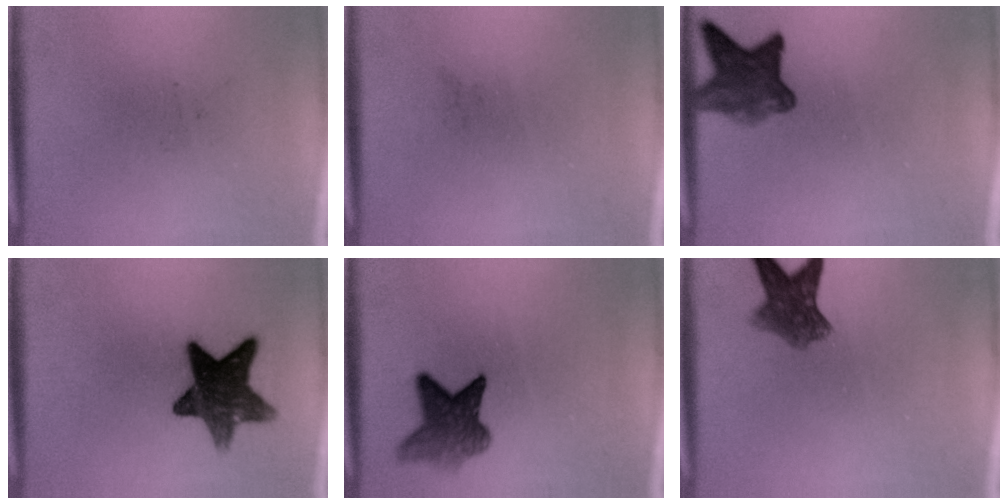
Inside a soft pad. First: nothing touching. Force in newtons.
{"total": 0.0}
{"total": 6.7}
{"total": 12.3}
{"total": 5.9}
{"total": 6.4}